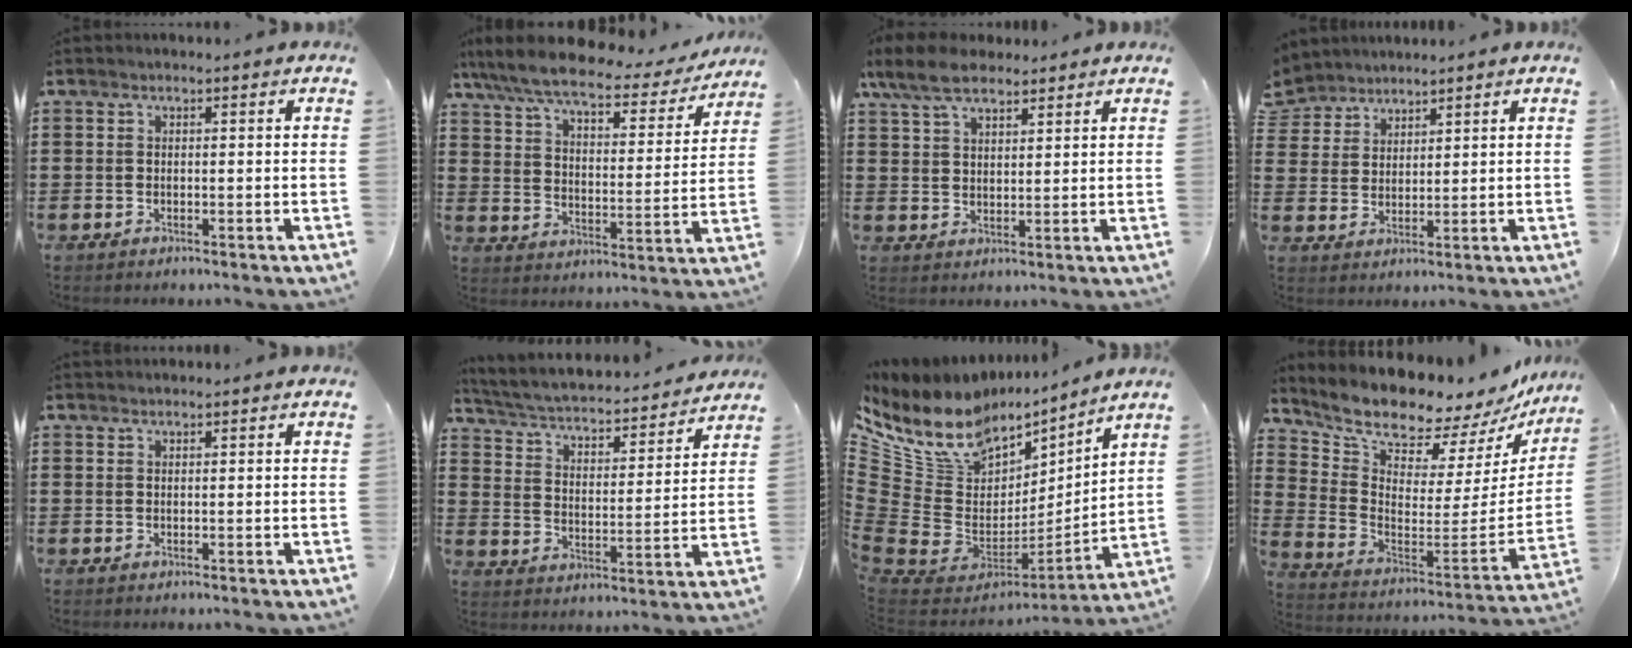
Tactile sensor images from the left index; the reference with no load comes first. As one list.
[{"total": 7.7, "force": [6.1, 1.3, 4.4], "torque": [-0.111, -0.031, 0.101]}, {"total": 7.5, "force": [5.9, 2.9, 3.6], "torque": [-0.088, -0.003, 0.111]}, {"total": 4.1, "force": [3.6, 1.9, -0.6], "torque": [-0.010, -0.012, 0.066]}, {"total": 0.8, "force": [0.8, 0.0, 0.1], "torque": [-0.004, 0.000, 0.016]}, {"total": 3.1, "force": [2.8, 0.5, 1.2], "torque": [-0.042, -0.030, 0.036]}, {"total": 10.8, "force": [6.6, 7.5, 4.0], "torque": [-0.131, -0.058, 0.120]}, {"total": 8.5, "force": [8.1, 1.7, 1.8], "torque": [-0.081, -0.081, 0.137]}]